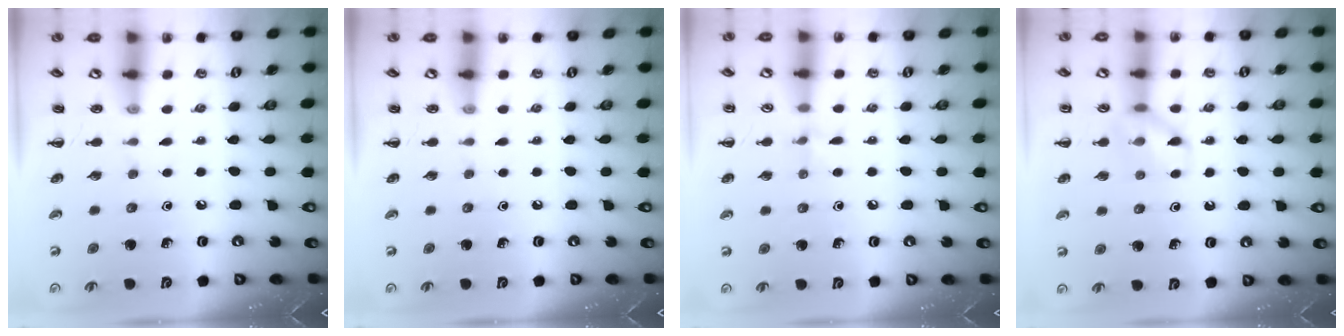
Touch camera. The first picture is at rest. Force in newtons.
{"total": 0.0}
{"total": 5.0, "press": 4.6, "slide": 1.8}
{"total": 9.6, "press": 9.6, "slide": 0.7}